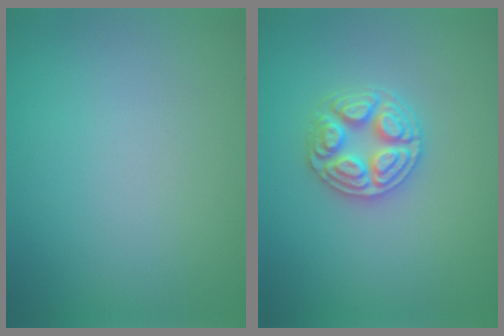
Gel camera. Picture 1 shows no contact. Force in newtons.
{"total": 3.5, "press": 3.4, "slide": 0.5}